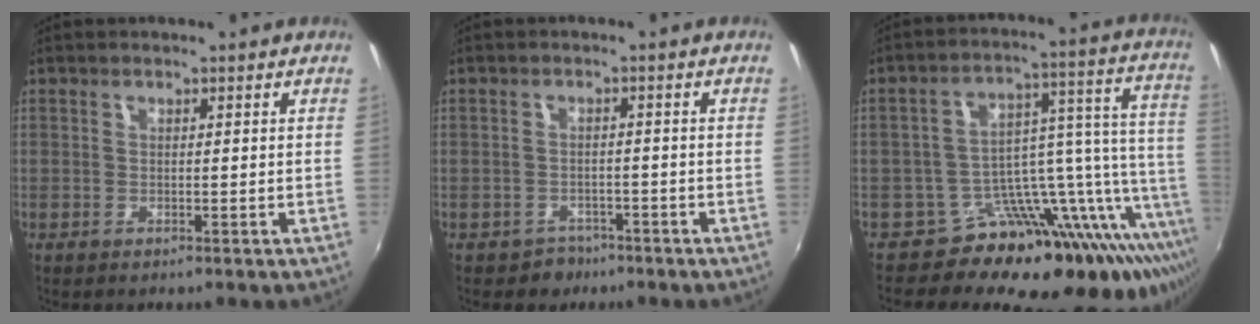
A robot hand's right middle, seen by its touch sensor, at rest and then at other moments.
{"total": 2.9, "force": [-1.8, 2.3, 0.2], "torque": [-0.013, 0.001, -0.024]}
{"total": 22.7, "force": [-16.2, 8.5, 13.5], "torque": [-0.140, 0.010, -0.248]}